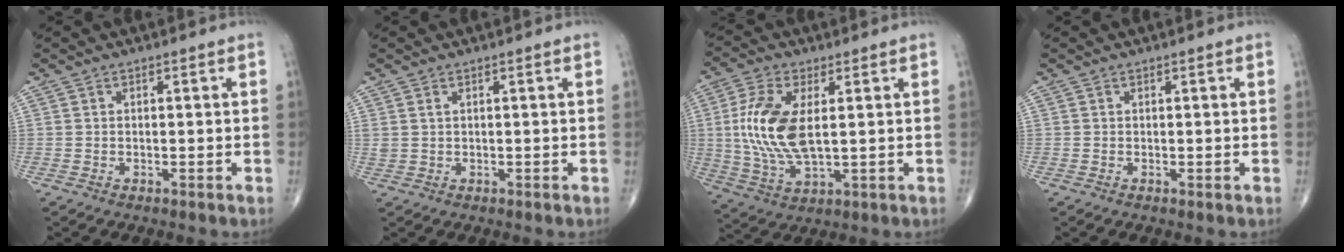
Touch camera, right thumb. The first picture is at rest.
{"total": 1.4, "force": [0.6, 0.8, 0.9], "torque": [-0.024, 0.007, 0.021]}
{"total": 13.4, "force": [1.6, 6.2, 11.8], "torque": [-0.257, -0.008, 0.038]}
{"total": 0.0}